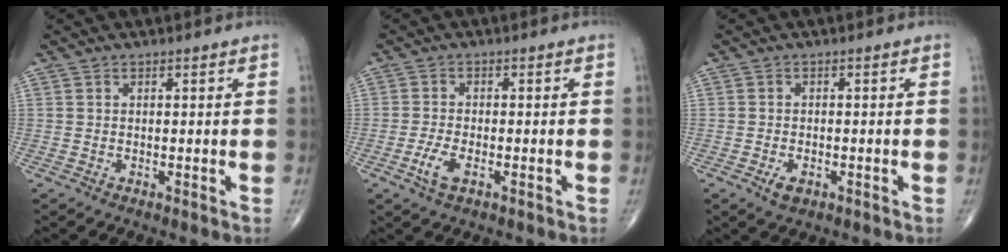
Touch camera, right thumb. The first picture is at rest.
{"total": 3.9, "force": [-1.6, 1.8, 3.1], "torque": [-0.068, 0.005, -0.029]}
{"total": 2.6, "force": [-1.2, 1.6, 1.7], "torque": [-0.027, 0.001, -0.017]}